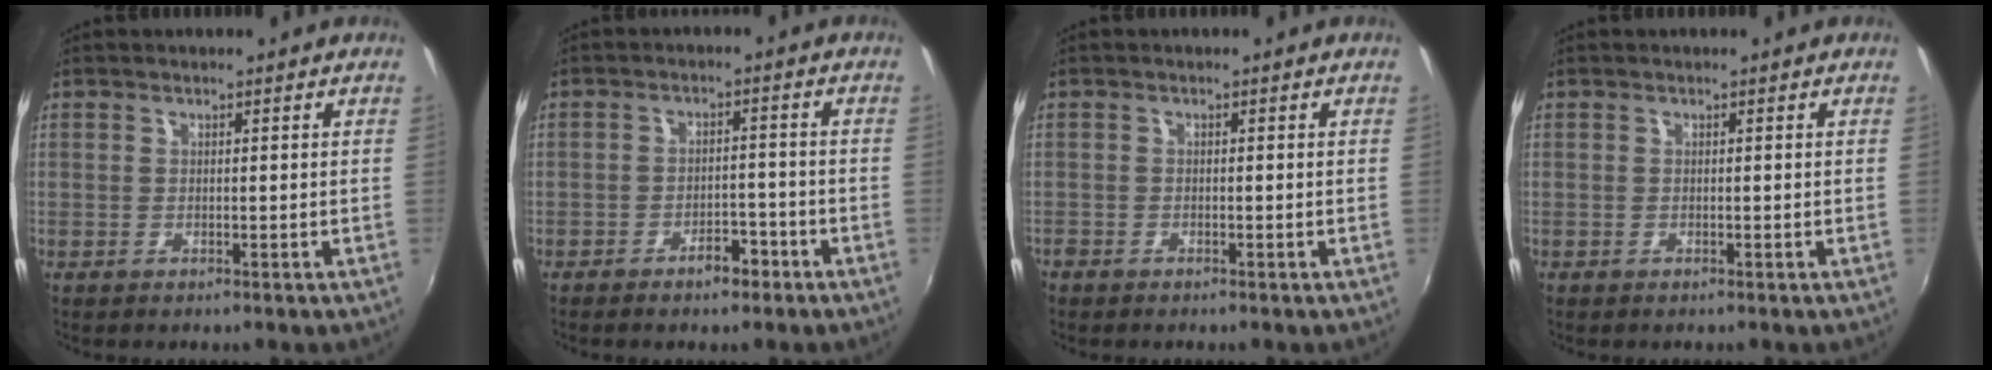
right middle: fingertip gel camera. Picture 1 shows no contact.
{"total": 4.1, "force": [-3.0, 1.7, 2.2], "torque": [-0.043, 0.006, -0.038]}
{"total": 1.3, "force": [-1.1, 0.6, 0.2], "torque": [-0.009, -0.004, -0.023]}
{"total": 0.0}